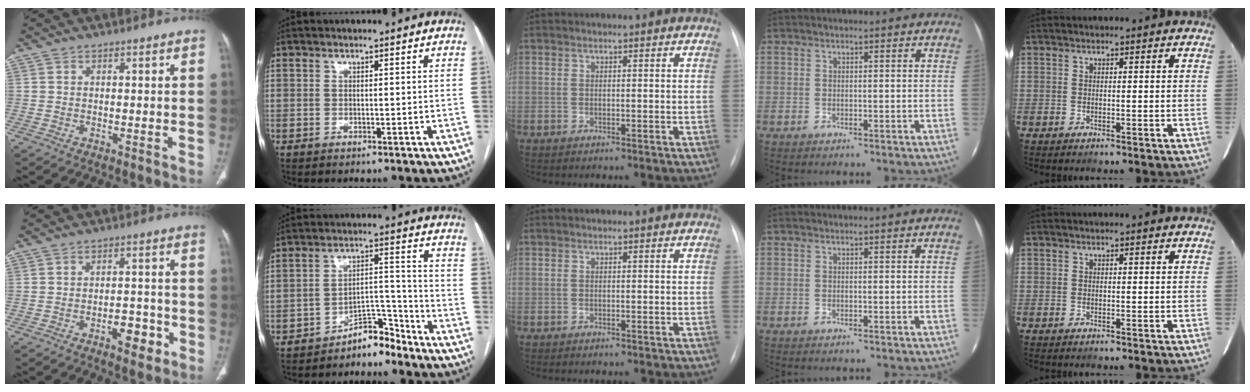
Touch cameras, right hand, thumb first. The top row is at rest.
{"thumb": {"total": 5.8, "force": [-2.8, 2.8, 4.2], "torque": [-0.044, 0.019, -0.038]}, "index": {"total": 5.9, "force": [-5.4, 1.8, 1.6], "torque": [-0.014, 0.032, -0.090]}}